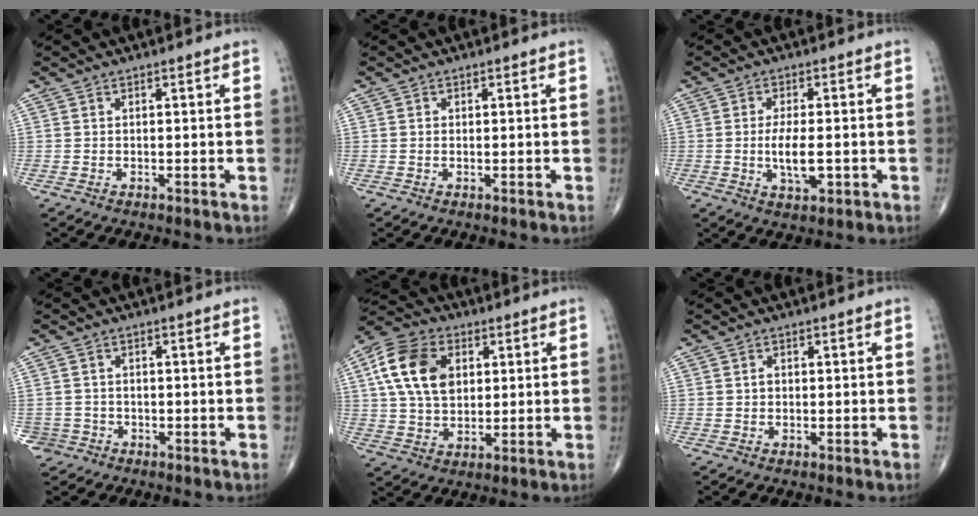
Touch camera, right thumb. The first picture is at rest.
{"total": 0.0}
{"total": 6.3, "force": [-0.9, 2.6, 5.6], "torque": [-0.104, -0.008, -0.014]}
{"total": 3.2, "force": [-1.4, 2.9, -0.3], "torque": [0.018, 0.012, -0.026]}
{"total": 13.9, "force": [3.5, 9.5, 9.6], "torque": [-0.169, 0.005, 0.060]}
{"total": 1.0, "force": [0.1, 0.9, 0.5], "torque": [-0.004, 0.002, 0.001]}